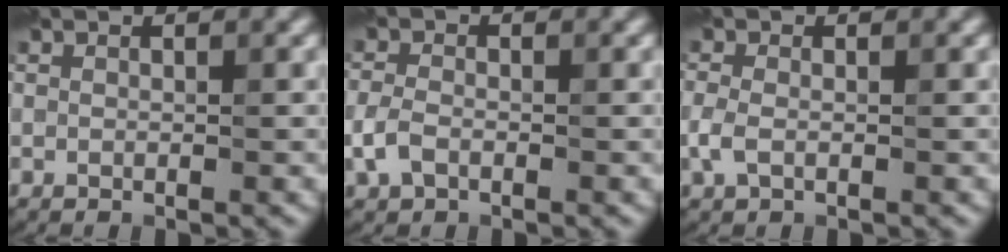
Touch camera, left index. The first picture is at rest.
{"total": 2.0, "force": [-0.8, 1.3, 1.3], "torque": [-0.028, 0.003, -0.022]}
{"total": 1.7, "force": [-0.4, 1.0, 1.3], "torque": [-0.032, 0.002, -0.013]}